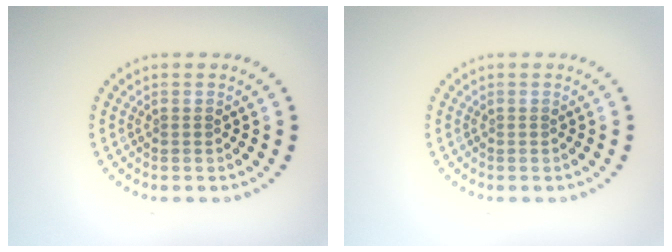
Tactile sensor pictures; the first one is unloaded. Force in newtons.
{"total": 0.0}